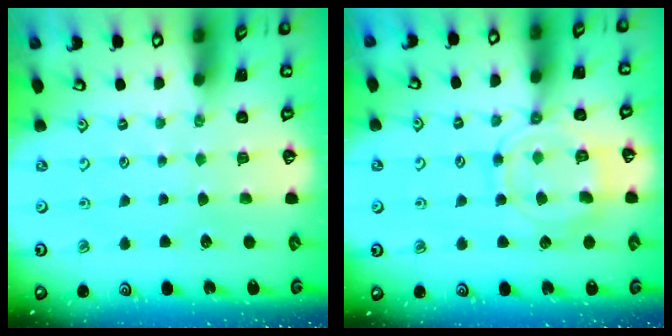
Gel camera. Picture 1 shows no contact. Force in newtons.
{"total": 11.8, "press": 11.8, "slide": 1.3}